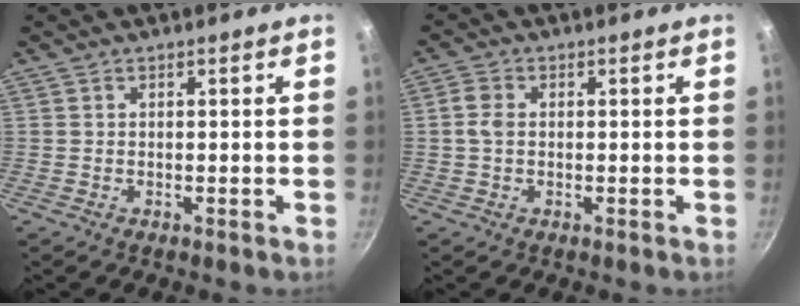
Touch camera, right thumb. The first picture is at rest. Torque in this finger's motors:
{"motor_torque": [0.10, -0.04, 0.11, 0.62, -0.06]}